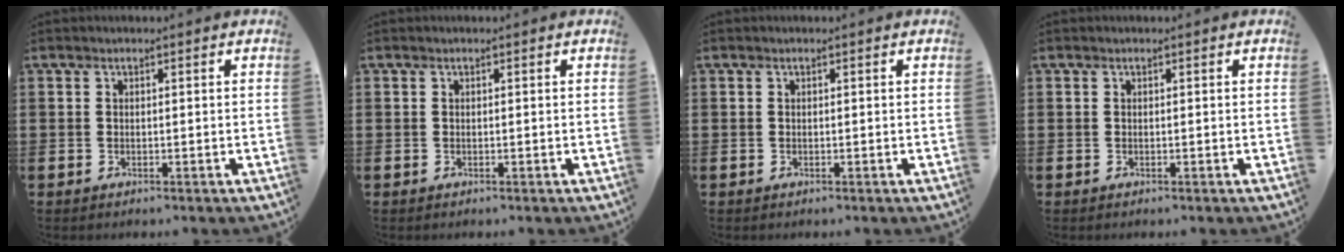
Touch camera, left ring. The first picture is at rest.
{"total": 0.0}
{"total": 0.0}
{"total": 0.0}